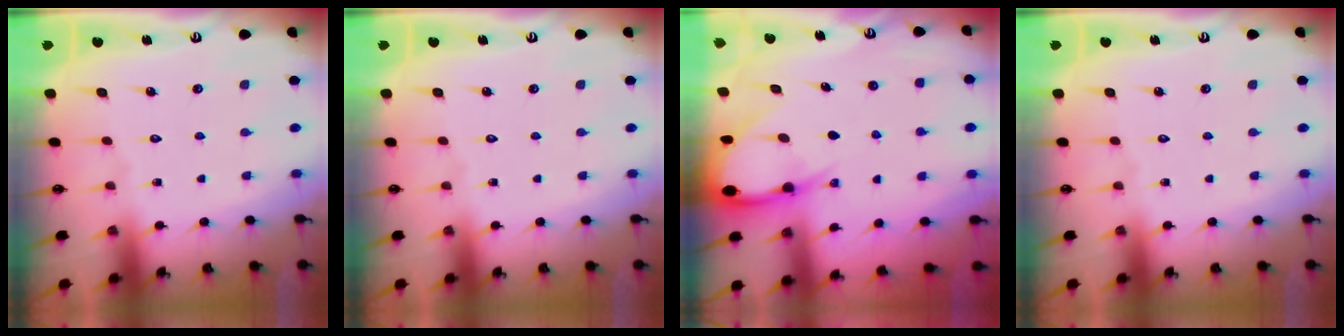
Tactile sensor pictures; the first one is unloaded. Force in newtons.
{"total": 0.0}
{"total": 7.8, "press": 7.8, "slide": 0.7}
{"total": 0.0}